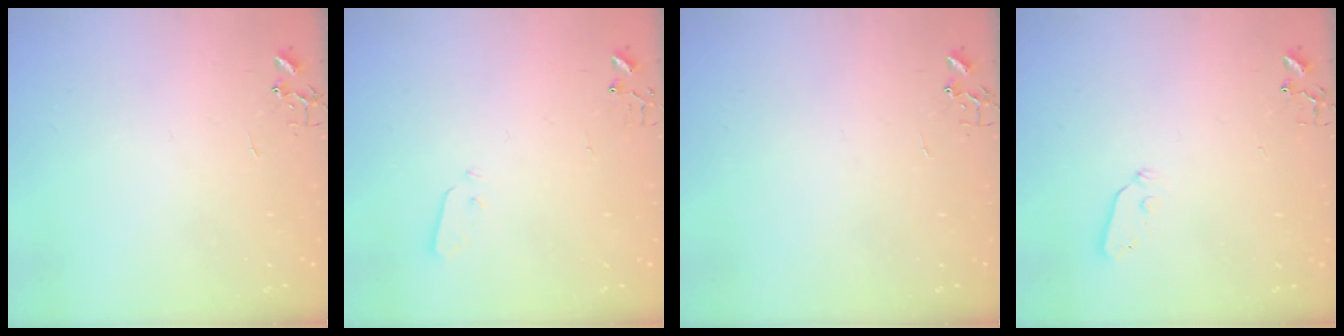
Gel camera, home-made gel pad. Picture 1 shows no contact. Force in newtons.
{"total": 3.0, "press": 2.9, "slide": 0.3}
{"total": 0.0}
{"total": 3.2, "press": 3.2, "slide": 0.5}